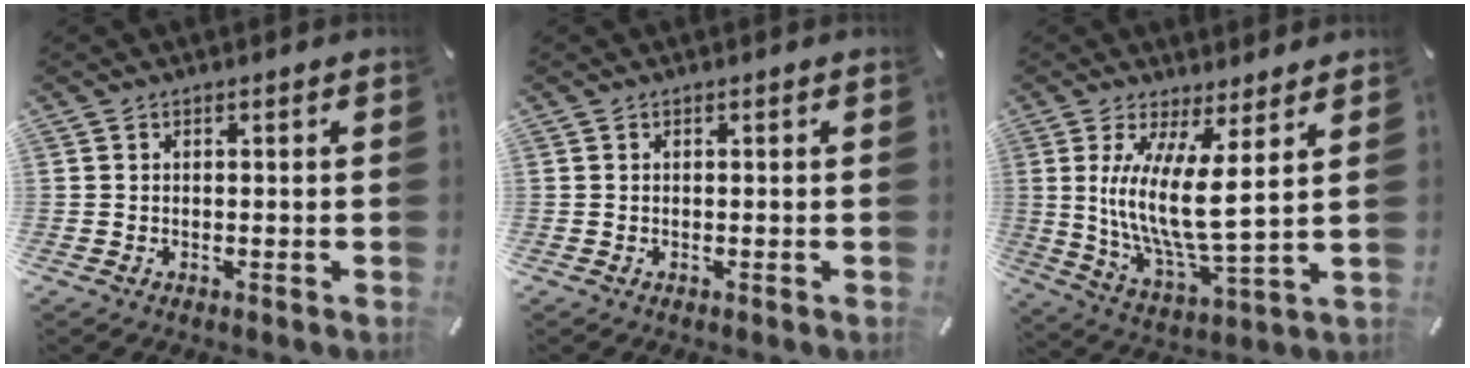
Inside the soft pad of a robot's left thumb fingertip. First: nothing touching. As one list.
[{"total": 0.0}, {"total": 13.5, "force": [3.5, 3.5, 12.5], "torque": [-0.269, -0.029, 0.059]}]